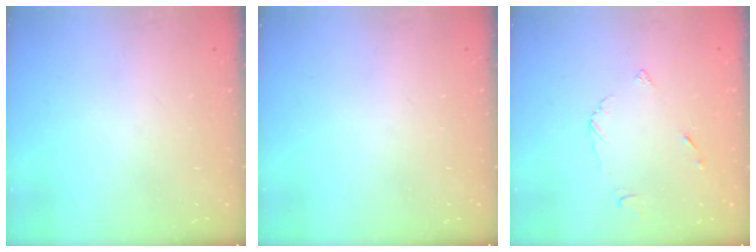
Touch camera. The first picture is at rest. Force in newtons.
{"total": 0.0}
{"total": 5.0, "press": 5.0, "slide": 0.3}